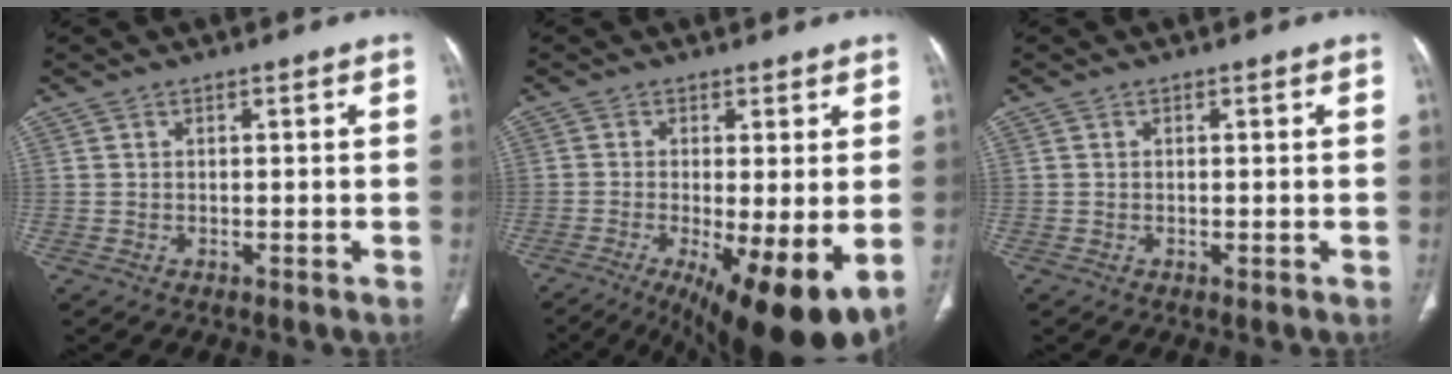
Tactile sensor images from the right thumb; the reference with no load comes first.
{"total": 14.6, "force": [-4.6, 3.9, 13.4], "torque": [-0.186, -0.024, -0.059]}
{"total": 0.0}